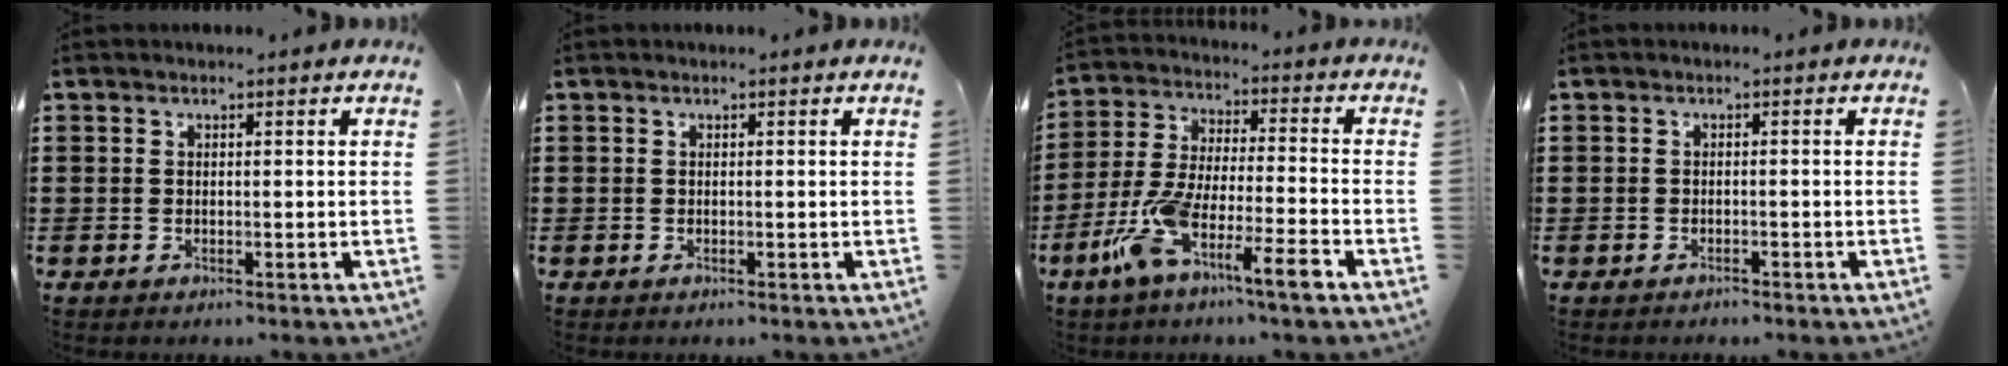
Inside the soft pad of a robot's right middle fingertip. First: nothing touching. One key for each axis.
{"total": 0.0}
{"total": 10.3, "fx": -6.9, "fy": 1.3, "fz": 7.5, "tx": -0.162, "ty": -0.001, "tz": -0.135}
{"total": 1.0, "fx": -1.0, "fy": 0.2, "fz": 0.0, "tx": -0.003, "ty": -0.001, "tz": -0.020}